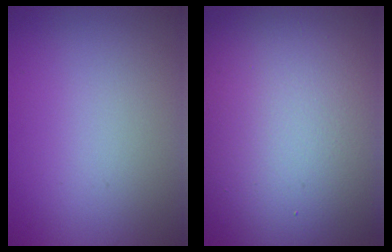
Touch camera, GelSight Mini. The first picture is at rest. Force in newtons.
{"total": 18.1, "press": 18.1, "slide": 0.8}